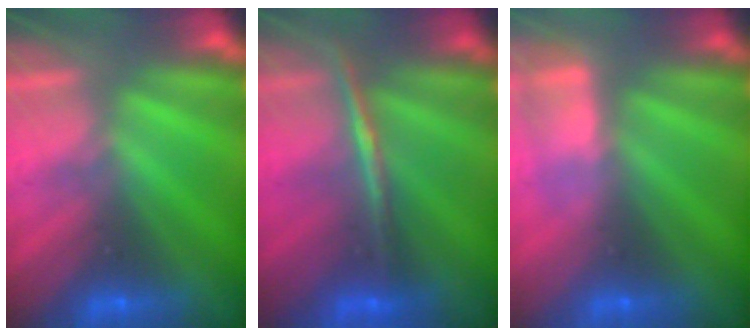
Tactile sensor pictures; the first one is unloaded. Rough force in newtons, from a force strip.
{"total": 1.9}
{"total": 2.9}